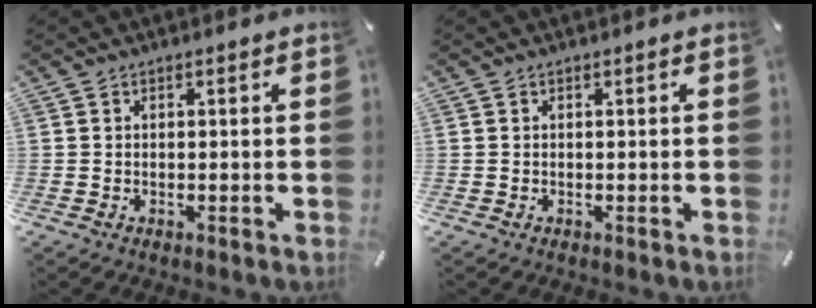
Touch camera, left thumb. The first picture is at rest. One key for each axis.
{"total": 0.0}